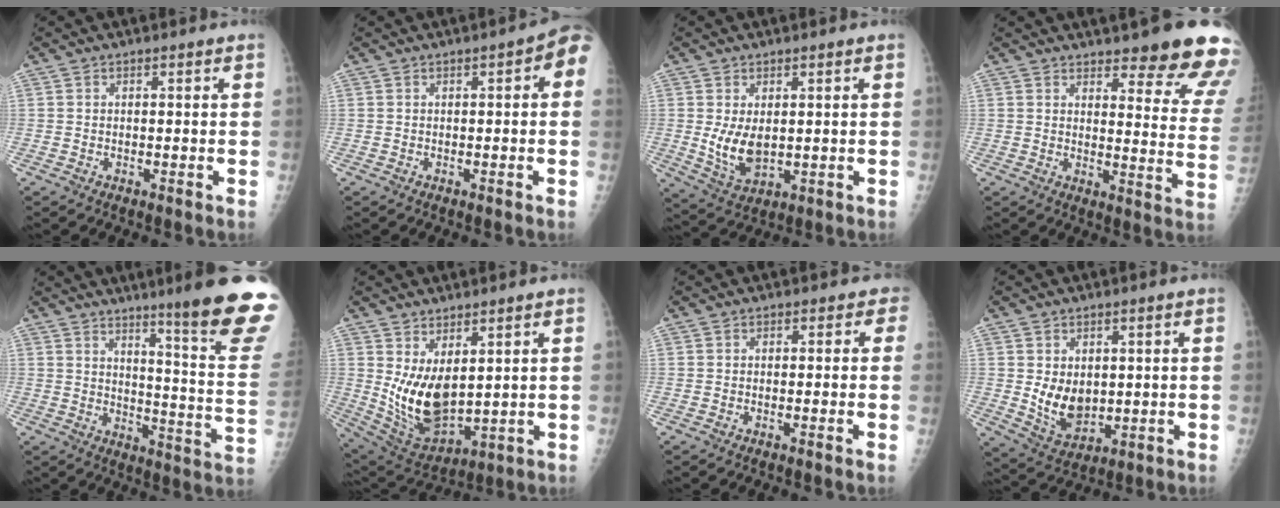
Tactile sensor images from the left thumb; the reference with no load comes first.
{"total": 4.8, "force": [1.0, 1.6, 4.4], "torque": [-0.043, 0.012, 0.002]}
{"total": 7.0, "force": [0.4, 4.1, 5.7], "torque": [-0.094, -0.015, 0.022]}
{"total": 18.8, "force": [14.4, 4.3, 11.2], "torque": [-0.104, -0.086, 0.165]}
{"total": 20.4, "force": [14.1, 0.4, 14.7], "torque": [-0.167, -0.101, 0.189]}
{"total": 11.9, "force": [2.5, 6.0, 9.9], "torque": [-0.164, -0.033, 0.074]}
{"total": 1.4, "force": [0.0, 1.2, 0.7], "torque": [0.015, 0.007, -0.014]}
{"total": 7.9, "force": [0.6, 5.8, 5.4], "torque": [-0.064, -0.018, 0.032]}